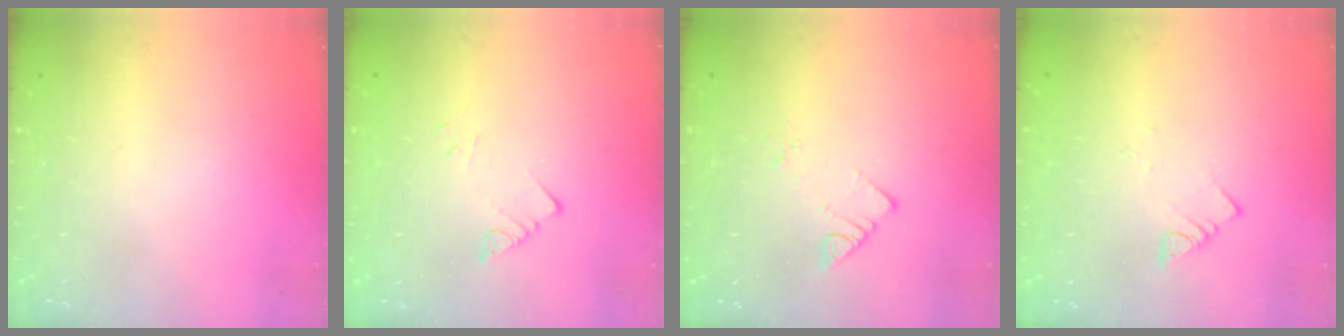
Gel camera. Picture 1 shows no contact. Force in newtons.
{"total": 2.9, "press": 2.9, "slide": 0.4}
{"total": 2.6, "press": 2.6, "slide": 0.1}
{"total": 1.9, "press": 1.9, "slide": 0.1}